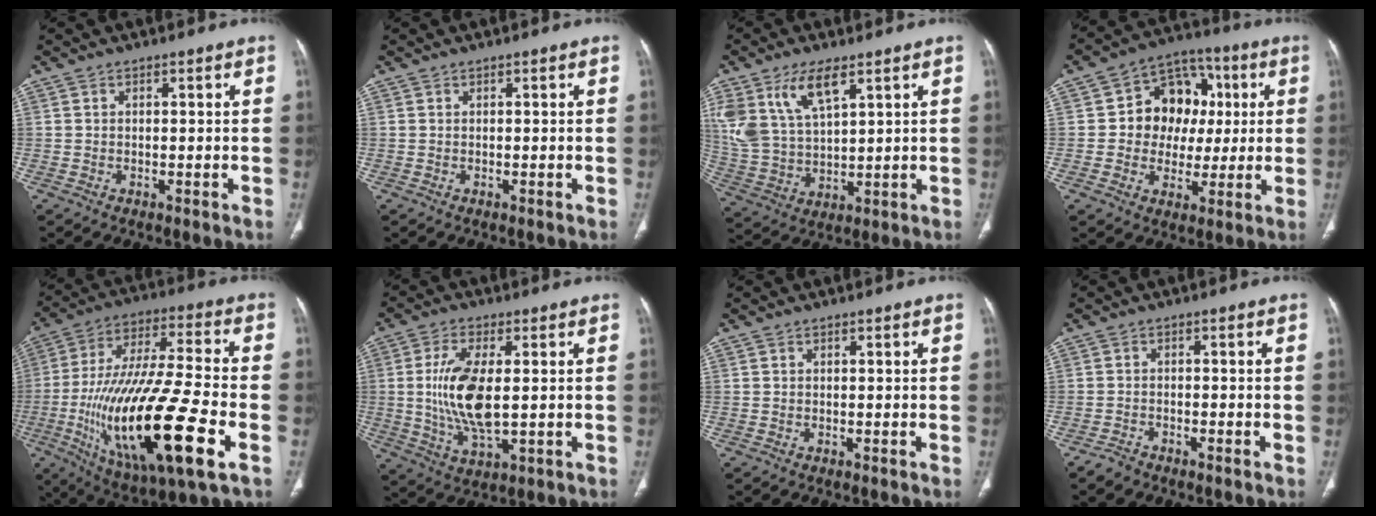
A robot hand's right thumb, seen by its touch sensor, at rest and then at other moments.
{"total": 0.0}
{"total": 12.9, "force": [6.8, 6.0, 9.1], "torque": [-0.183, -0.018, 0.145]}
{"total": 13.9, "force": [1.6, 11.4, 7.7], "torque": [-0.060, 0.019, 0.022]}
{"total": 29.9, "force": [-8.9, 8.0, 27.4], "torque": [-0.561, -0.009, -0.143]}
{"total": 12.1, "force": [0.5, 5.1, 11.0], "torque": [-0.226, -0.013, 0.014]}
{"total": 0.0}
{"total": 1.8, "force": [-1.7, 0.5, 0.4], "torque": [-0.012, 0.001, -0.034]}